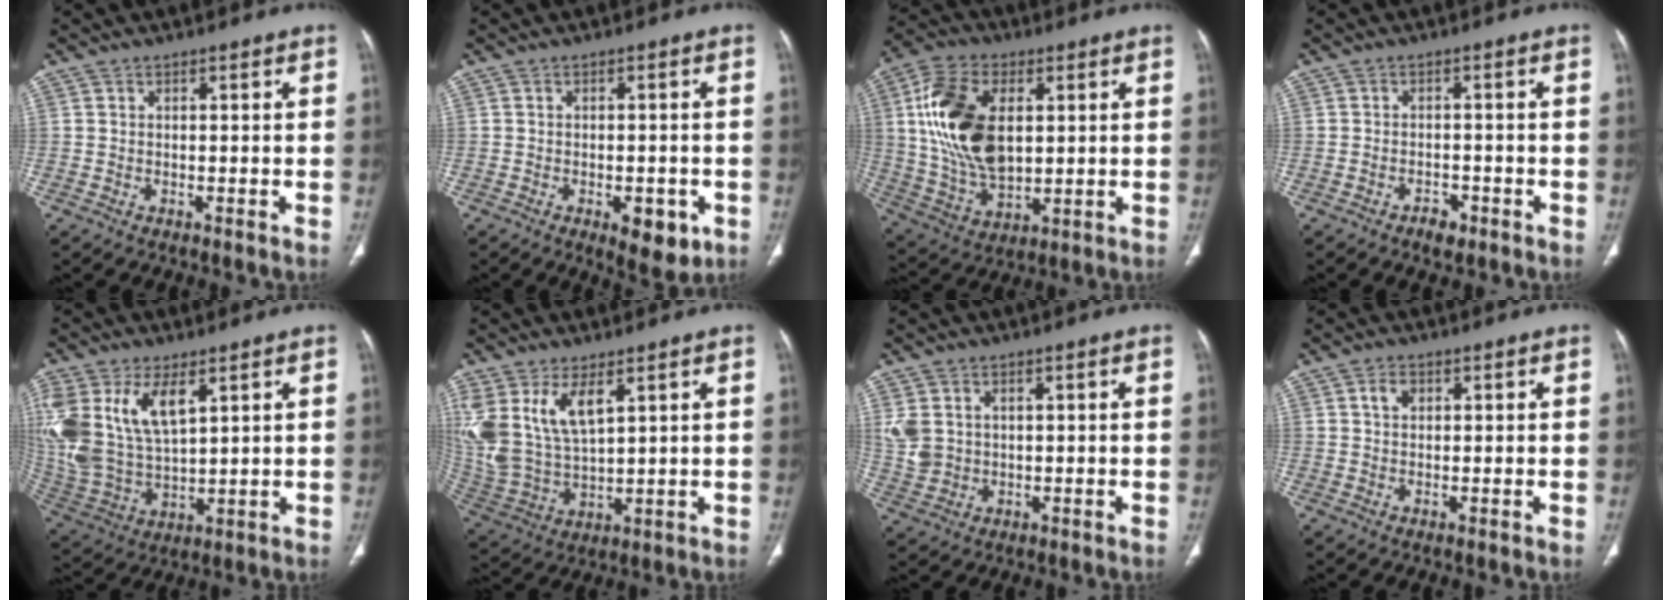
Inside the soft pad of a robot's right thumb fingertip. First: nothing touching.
{"total": 6.6, "force": [-2.6, 3.1, 5.3], "torque": [-0.054, 0.001, -0.023]}
{"total": 19.1, "force": [3.7, 11.2, 15.0], "torque": [-0.281, -0.007, 0.074]}
{"total": 2.5, "force": [-1.7, 1.4, 1.2], "torque": [-0.013, 0.008, -0.023]}
{"total": 19.3, "force": [7.5, 10.6, 14.3], "torque": [-0.313, -0.019, 0.156]}
{"total": 15.2, "force": [6.8, 7.7, 11.3], "torque": [-0.239, -0.027, 0.151]}
{"total": 5.7, "force": [1.4, 4.5, 3.3], "torque": [-0.068, -0.003, 0.040]}
{"total": 2.2, "force": [0.8, 1.6, 1.4], "torque": [-0.023, 0.003, 0.013]}